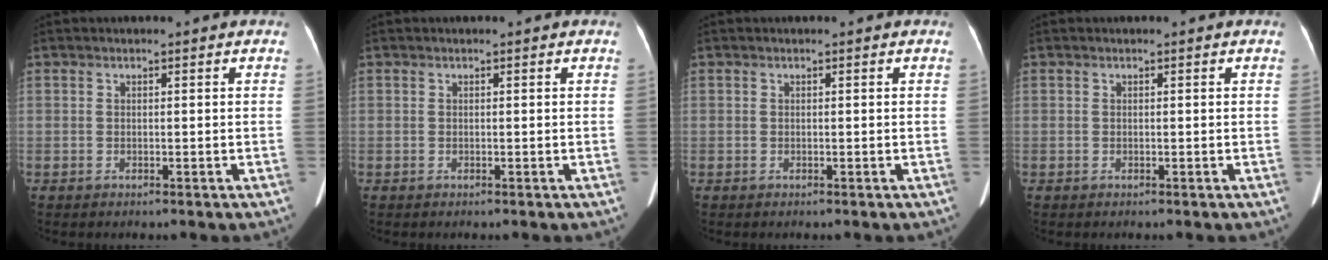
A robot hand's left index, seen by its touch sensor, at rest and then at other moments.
{"total": 0.0}
{"total": 0.0}
{"total": 0.0}